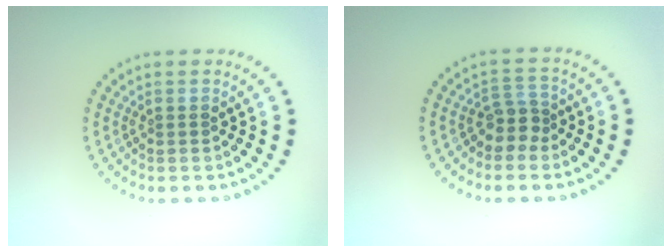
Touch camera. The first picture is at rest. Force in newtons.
{"total": 2.2, "press": 1.7, "slide": 1.4}